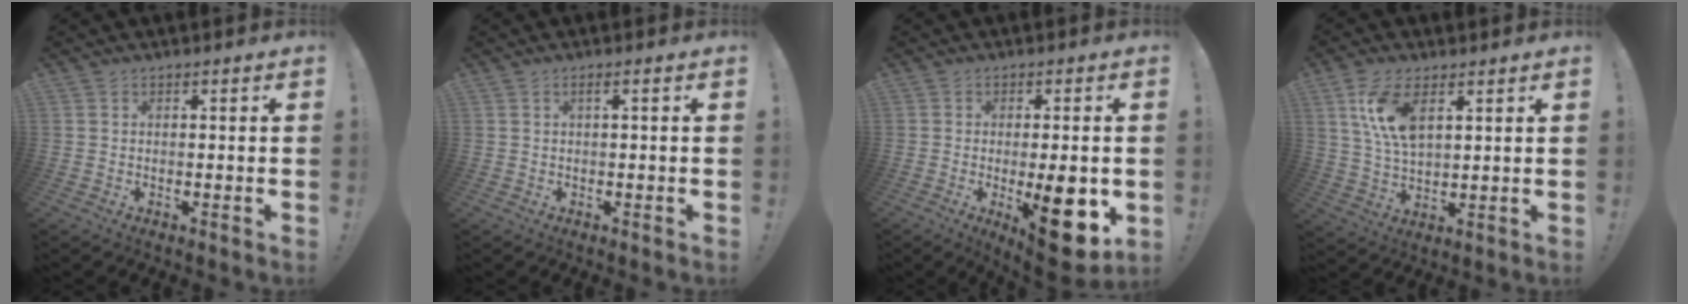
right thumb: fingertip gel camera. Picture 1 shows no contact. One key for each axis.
{"total": 1.5, "fx": 0.0, "fy": -0.1, "fz": 1.5, "tx": -0.030, "ty": 0.002, "tz": -0.002}
{"total": 15.6, "fx": -3.0, "fy": 4.6, "fz": 14.6, "tx": -0.180, "ty": -0.006, "tz": -0.029}
{"total": 10.7, "fx": 4.9, "fy": 5.1, "fz": 8.1, "tx": -0.168, "ty": -0.008, "tz": 0.089}